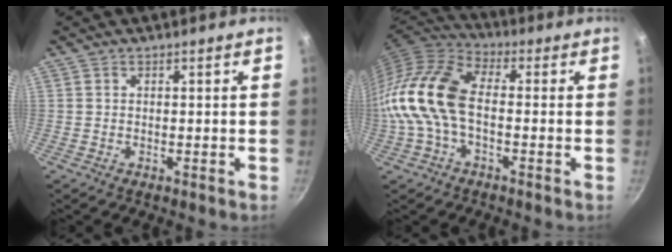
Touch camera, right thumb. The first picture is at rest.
{"total": 13.9, "force": [-1.8, 8.1, 11.1], "torque": [-0.215, 0.036, -0.052]}